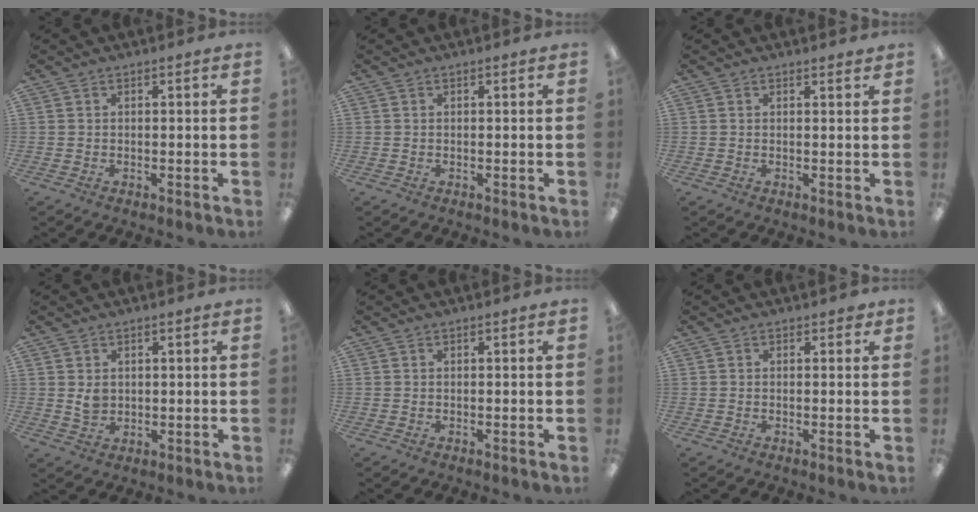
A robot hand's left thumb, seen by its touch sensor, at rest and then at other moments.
{"total": 0.0}
{"total": 1.0, "force": [0.9, 0.0, 0.4], "torque": [-0.001, -0.004, 0.015]}
{"total": 3.2, "force": [1.0, 2.4, 1.8], "torque": [-0.023, -0.002, 0.014]}
{"total": 0.0}
{"total": 0.9, "force": [0.5, 0.6, 0.6], "torque": [-0.004, 0.000, 0.006]}